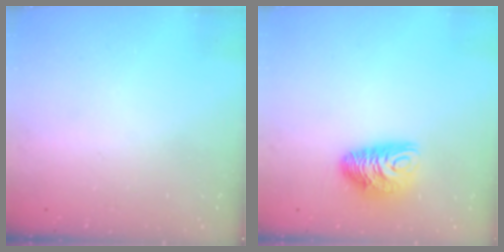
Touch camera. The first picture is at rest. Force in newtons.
{"total": 10.0, "press": 10.0, "slide": 0.7}